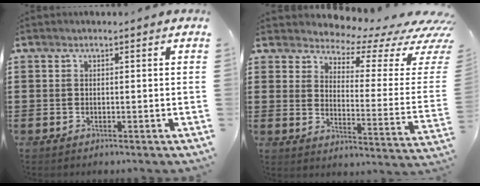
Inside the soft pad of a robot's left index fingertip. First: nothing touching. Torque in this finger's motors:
{"motor_torque": [2.14, 0.00, 0.28, 0.01]}